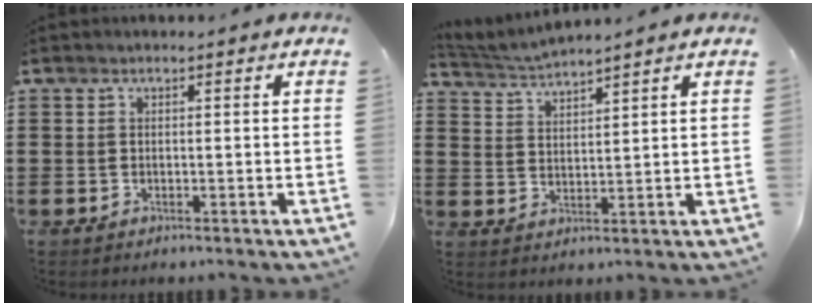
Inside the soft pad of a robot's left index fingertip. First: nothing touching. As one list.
[{"total": 2.9, "force": [2.9, -0.4, 0.2], "torque": [-0.016, -0.014, 0.051]}]